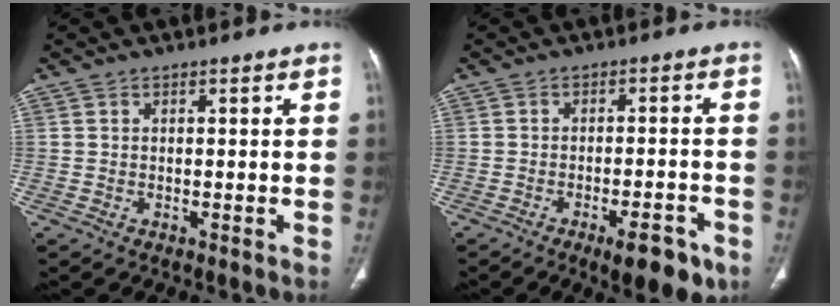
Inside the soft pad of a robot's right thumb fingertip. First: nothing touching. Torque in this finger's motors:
{"motor_torque": [1.04, 1.22, -0.09, 0.04, 0.21]}